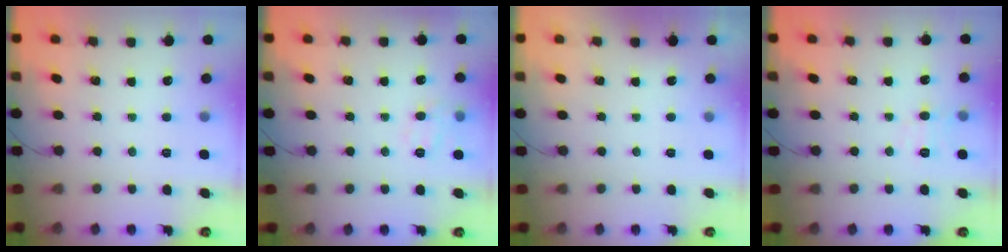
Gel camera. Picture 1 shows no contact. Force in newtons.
{"total": 8.3, "press": 8.2, "slide": 1.4}
{"total": 1.9, "press": 1.9, "slide": 0.3}
{"total": 6.6, "press": 6.5, "slide": 1.4}